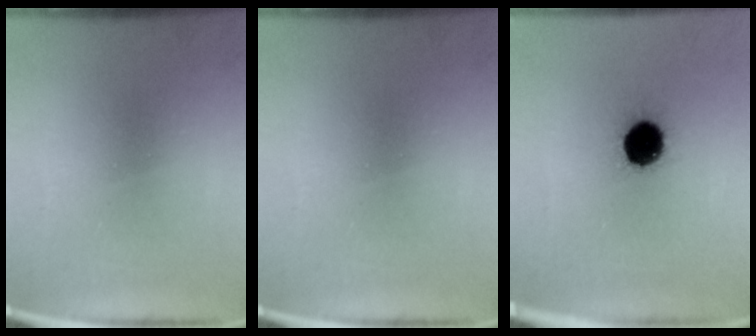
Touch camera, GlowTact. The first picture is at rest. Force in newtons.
{"total": 0.0}
{"total": 13.1}